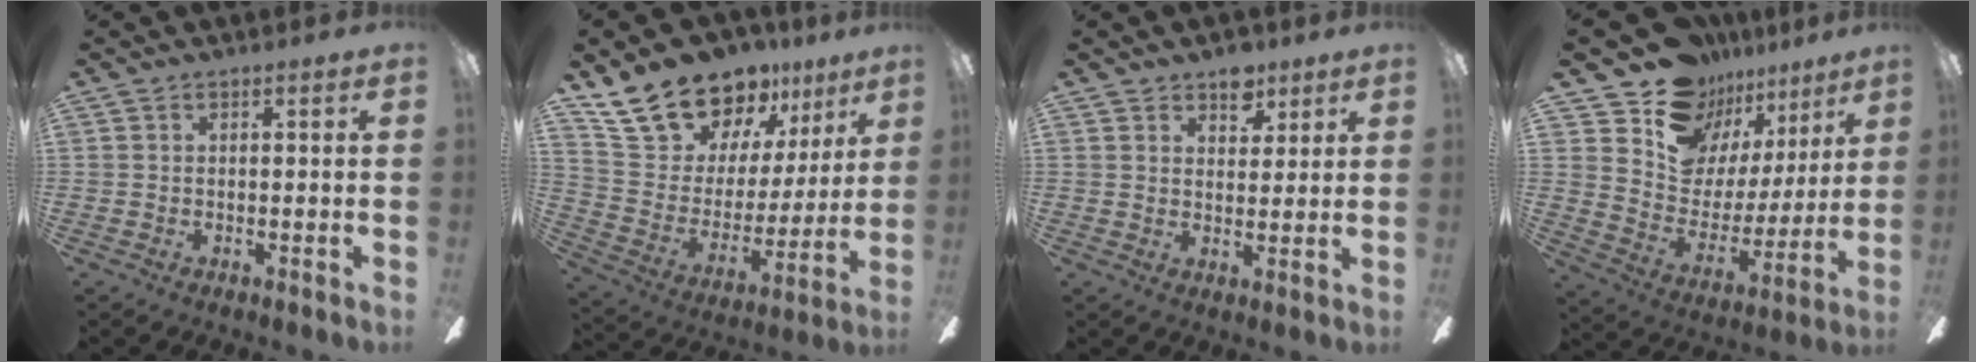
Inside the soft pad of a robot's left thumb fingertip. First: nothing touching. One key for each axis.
{"total": 20.3, "fx": 16.7, "fy": 9.6, "fz": 6.3, "tx": -0.133, "ty": -0.117, "tz": 0.316}
{"total": 5.9, "fx": 4.2, "fy": 3.5, "fz": 2.2, "tx": -0.016, "ty": -0.019, "tz": 0.071}
{"total": 14.3, "fx": 11.3, "fy": 8.3, "fz": 2.7, "tx": -0.072, "ty": -0.100, "tz": 0.208}